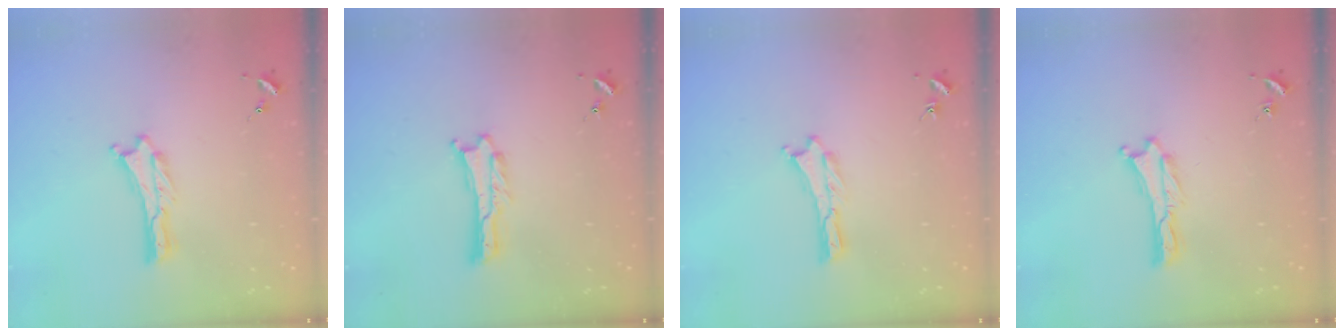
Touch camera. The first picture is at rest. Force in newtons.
{"total": 0.0}
{"total": 0.0}
{"total": 0.0}